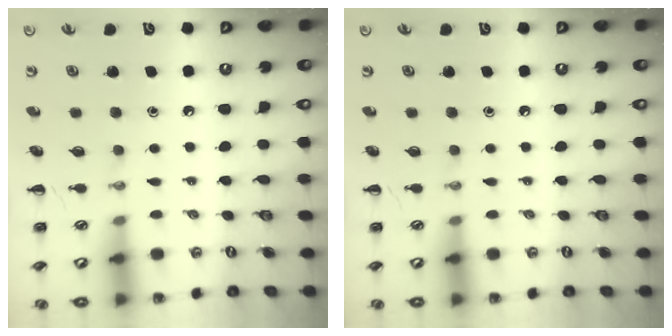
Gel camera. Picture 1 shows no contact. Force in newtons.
{"total": 0.0}